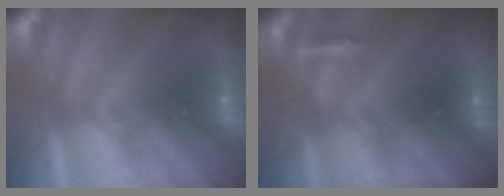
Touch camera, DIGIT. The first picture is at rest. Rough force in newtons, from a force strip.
{"total": 2.9}